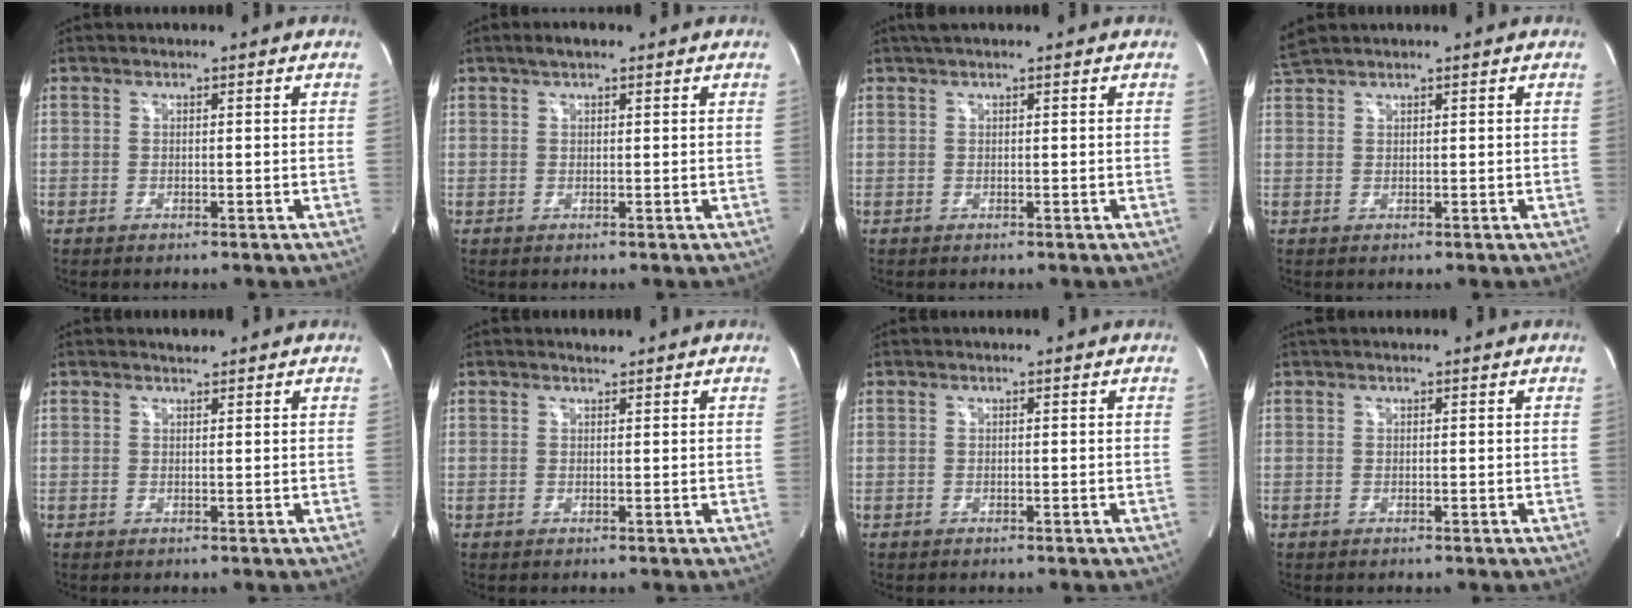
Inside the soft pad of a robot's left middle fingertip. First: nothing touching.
{"total": 2.1, "force": [1.4, 0.7, 1.3], "torque": [-0.027, 0.013, 0.024]}
{"total": 2.1, "force": [1.7, 0.3, 1.2], "torque": [-0.021, 0.024, 0.030]}
{"total": 2.5, "force": [2.4, 0.0, 0.7], "torque": [-0.024, 0.024, 0.052]}
{"total": 0.9, "force": [0.9, 0.2, 0.1], "torque": [-0.013, 0.001, 0.017]}
{"total": 0.6, "force": [0.6, 0.0, 0.0], "torque": [-0.010, -0.001, 0.013]}
{"total": 0.0}
{"total": 1.6, "force": [1.4, 0.3, 0.8], "torque": [-0.015, 0.028, 0.025]}